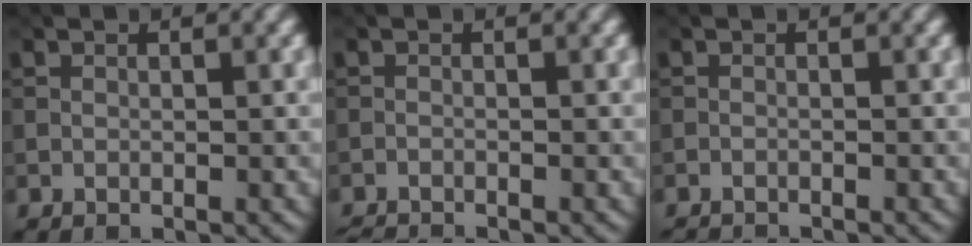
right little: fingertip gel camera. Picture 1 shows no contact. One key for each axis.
{"total": 1.5, "fx": -1.5, "fy": 0.0, "fz": 0.2, "tx": -0.008, "ty": -0.006, "tz": -0.033}
{"total": 1.4, "fx": -1.4, "fy": 0.1, "fz": 0.2, "tx": 0.000, "ty": -0.007, "tz": -0.028}